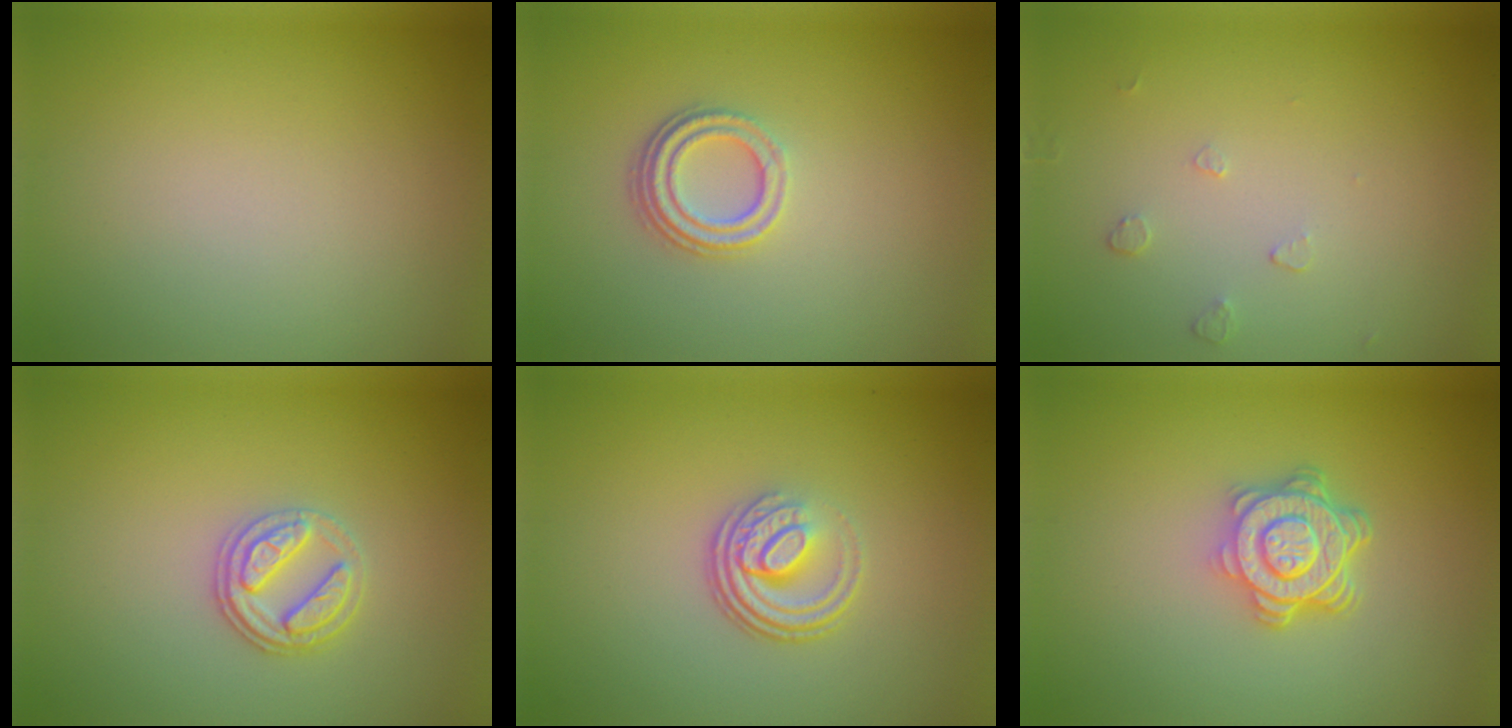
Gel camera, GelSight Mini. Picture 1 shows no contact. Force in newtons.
{"total": 3.2, "press": 2.4, "slide": 2.1}
{"total": 0.6, "press": 0.4, "slide": 0.5}
{"total": 2.7, "press": 2.6, "slide": 0.8}
{"total": 3.9, "press": 2.6, "slide": 2.9}
{"total": 4.6, "press": 3.4, "slide": 3.1}